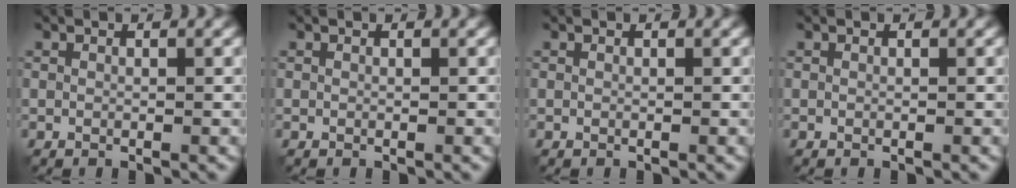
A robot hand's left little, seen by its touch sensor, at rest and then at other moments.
{"total": 0.0}
{"total": 0.0}
{"total": 0.0}